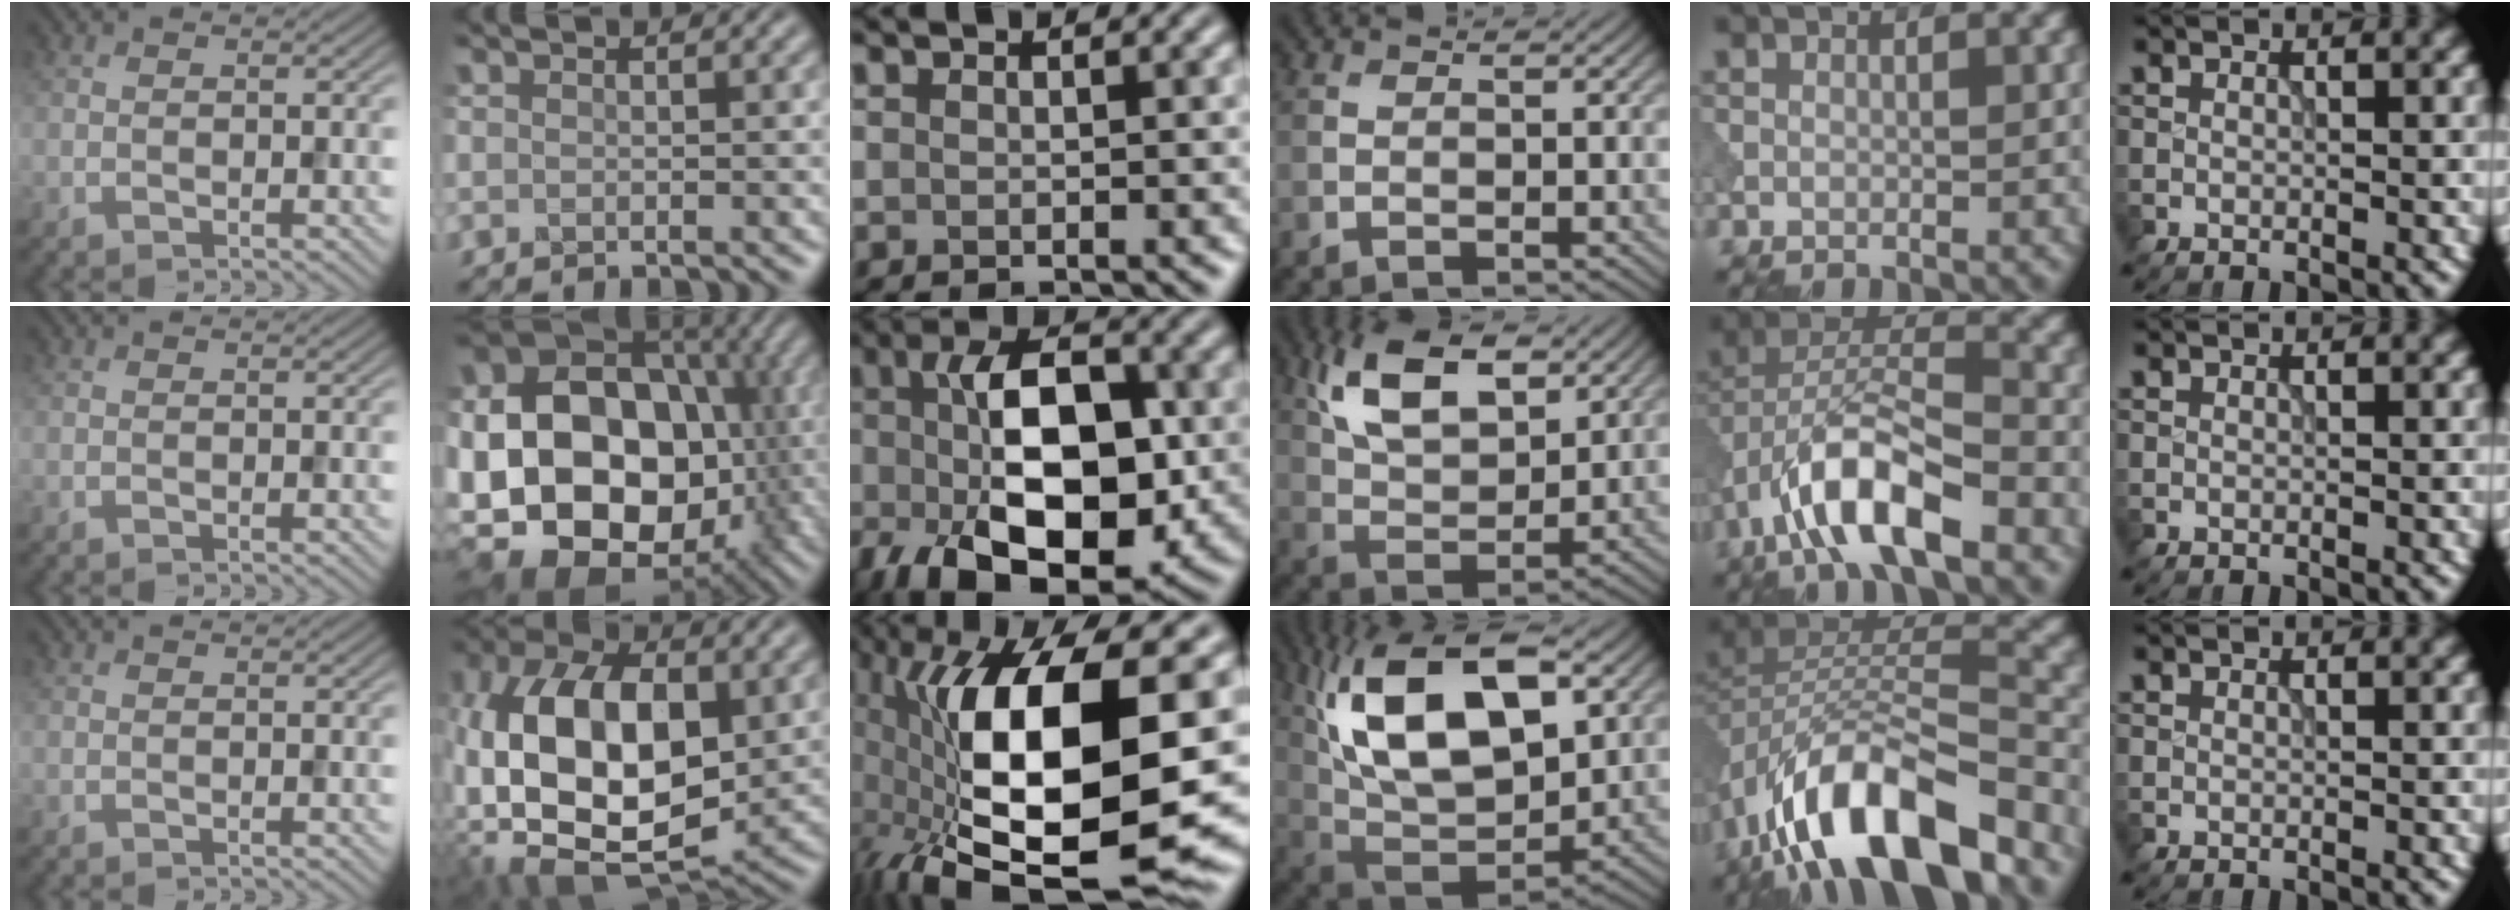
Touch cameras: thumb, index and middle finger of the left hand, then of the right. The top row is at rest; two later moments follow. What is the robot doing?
{"motion": "insert", "object": "peg toy"}